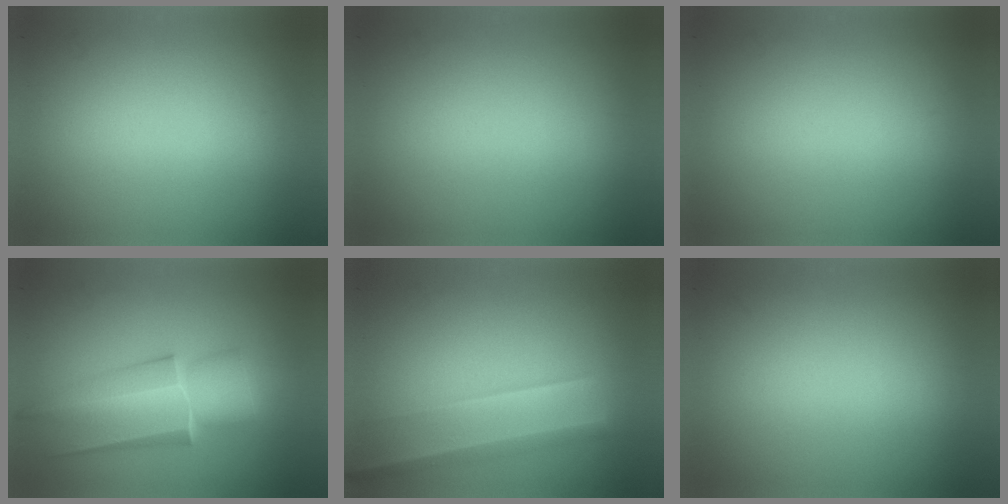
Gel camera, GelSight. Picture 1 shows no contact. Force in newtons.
{"total": 0.0}
{"total": 0.0}
{"total": 5.6}
{"total": 2.2}
{"total": 0.0}